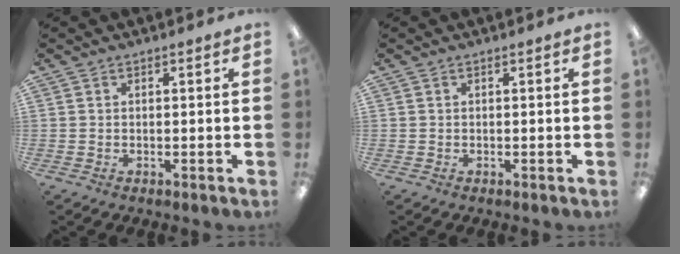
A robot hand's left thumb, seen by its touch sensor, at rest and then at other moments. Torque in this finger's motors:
{"motor_torque": [0.00, 0.00, 0.04, 0.04, 0.00]}